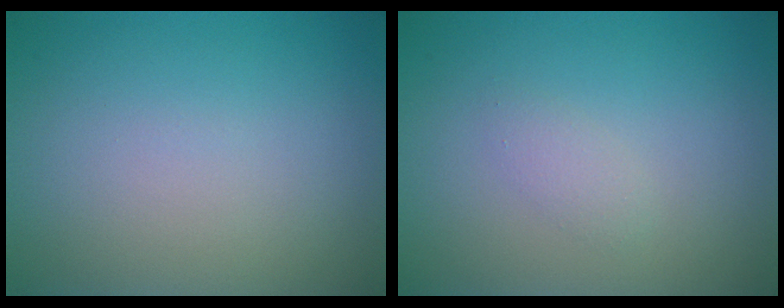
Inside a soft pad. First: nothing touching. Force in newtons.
{"total": 1.0, "press": 1.0, "slide": 0.0}